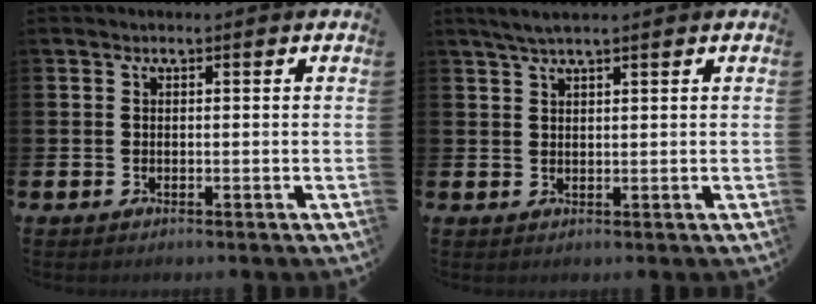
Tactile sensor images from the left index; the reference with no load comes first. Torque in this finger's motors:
{"motor_torque": [0.08, 0.01, 0.32, 0.03]}